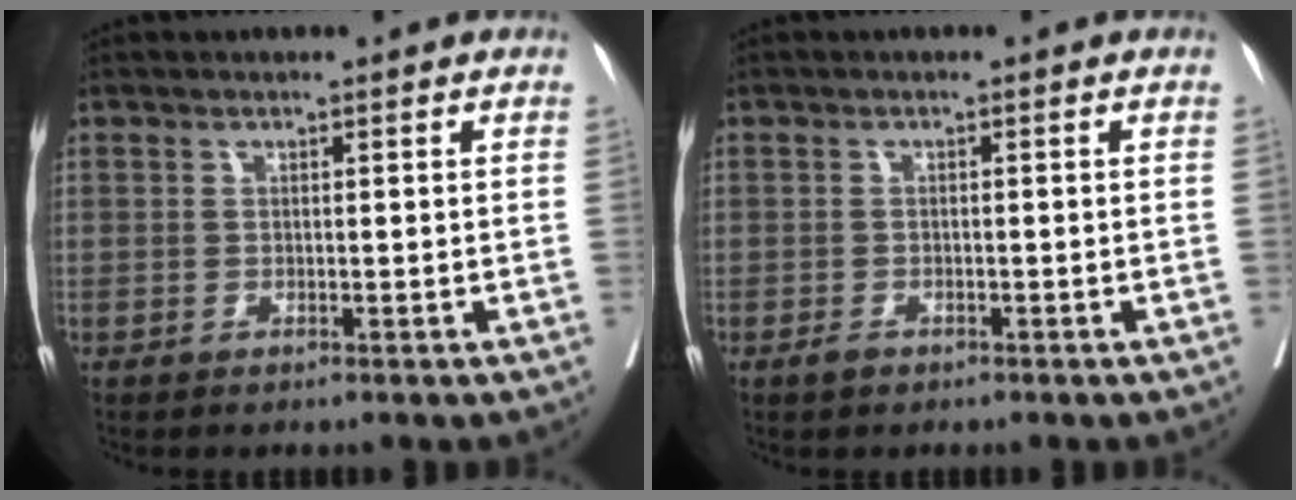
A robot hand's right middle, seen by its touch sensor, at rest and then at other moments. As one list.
[{"total": 1.0, "force": [-0.7, 0.4, 0.6], "torque": [-0.013, -0.001, -0.008]}]